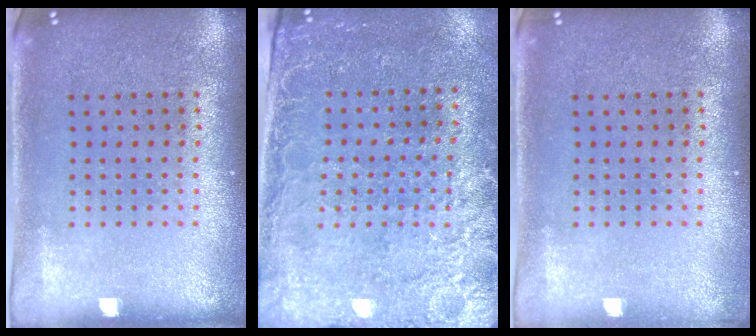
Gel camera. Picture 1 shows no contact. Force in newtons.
{"total": 2.7, "press": 2.4, "slide": 1.2}
{"total": 0.5, "press": 0.5, "slide": 0.2}